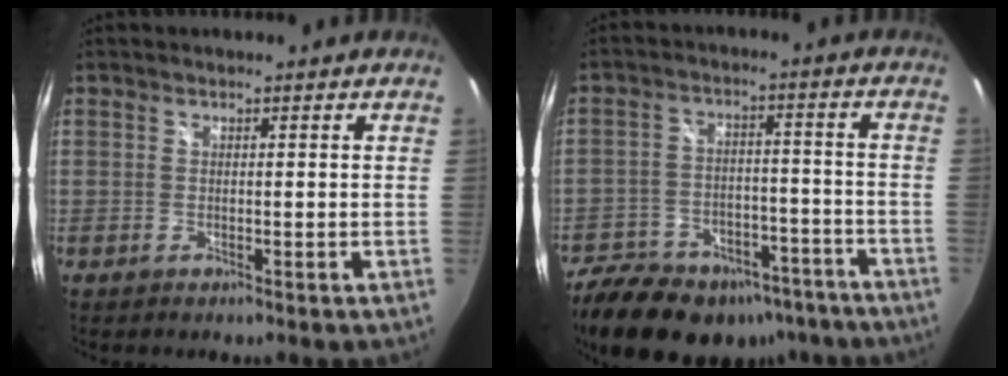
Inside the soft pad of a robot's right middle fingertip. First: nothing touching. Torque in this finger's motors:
{"motor_torque": [1.02, -1.12, 0.09, 0.10]}